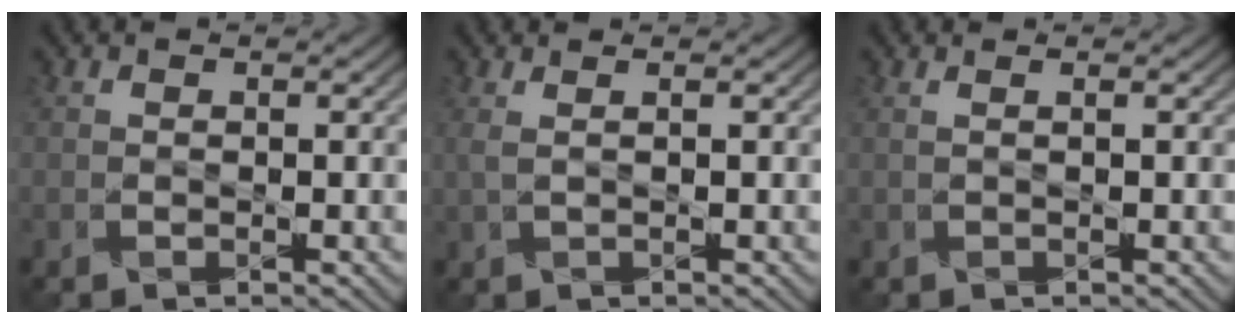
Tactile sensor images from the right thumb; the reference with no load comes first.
{"total": 1.3, "force": [0.8, 0.0, 1.0], "torque": [-0.030, 0.005, 0.015]}
{"total": 0.7, "force": [0.5, -0.2, 0.5], "torque": [-0.008, -0.002, 0.001]}